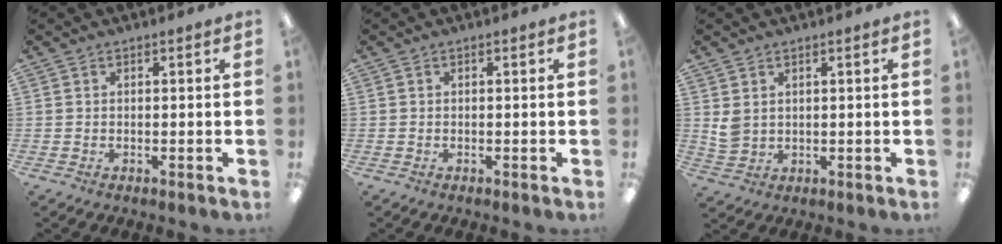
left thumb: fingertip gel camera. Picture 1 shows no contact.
{"total": 0.0}
{"total": 3.7, "force": [1.8, 2.6, 1.9], "torque": [-0.040, -0.001, 0.036]}